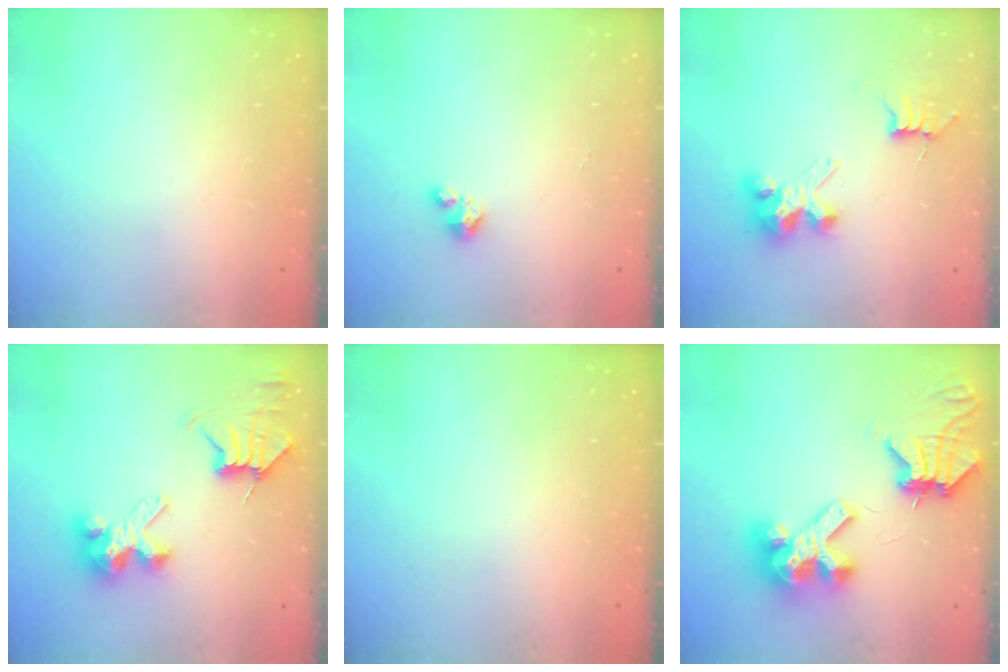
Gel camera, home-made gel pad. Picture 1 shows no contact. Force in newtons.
{"total": 1.5, "press": 1.5, "slide": 0.2}
{"total": 7.1, "press": 7.1, "slide": 0.2}
{"total": 8.6, "press": 8.5, "slide": 1.1}
{"total": 0.0}
{"total": 12.5, "press": 12.4, "slide": 1.5}